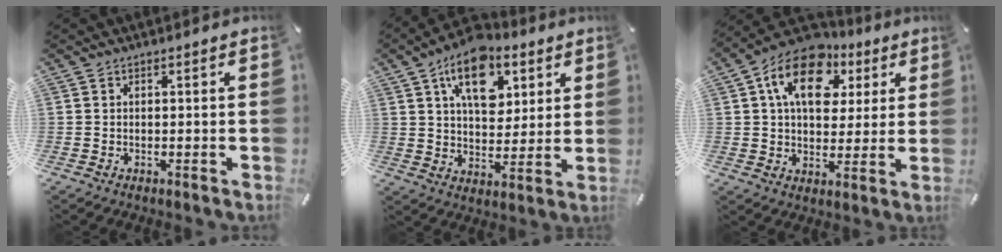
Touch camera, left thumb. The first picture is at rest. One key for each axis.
{"total": 14.8, "fx": 7.1, "fy": 9.4, "fz": 8.9, "tx": -0.131, "ty": -0.020, "tz": 0.125}
{"total": 15.7, "fx": 6.2, "fy": 10.7, "fz": 9.6, "tx": -0.149, "ty": -0.010, "tz": 0.112}